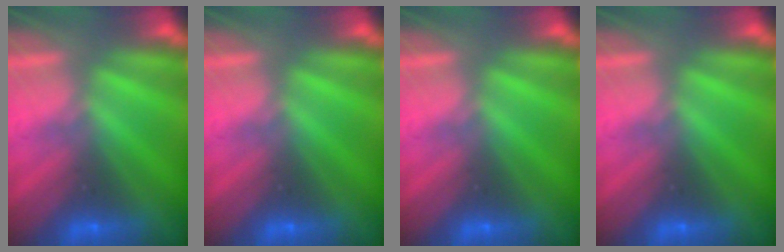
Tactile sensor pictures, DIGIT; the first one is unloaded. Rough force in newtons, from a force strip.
{"total": 0.0}
{"total": 0.0}
{"total": 0.0}